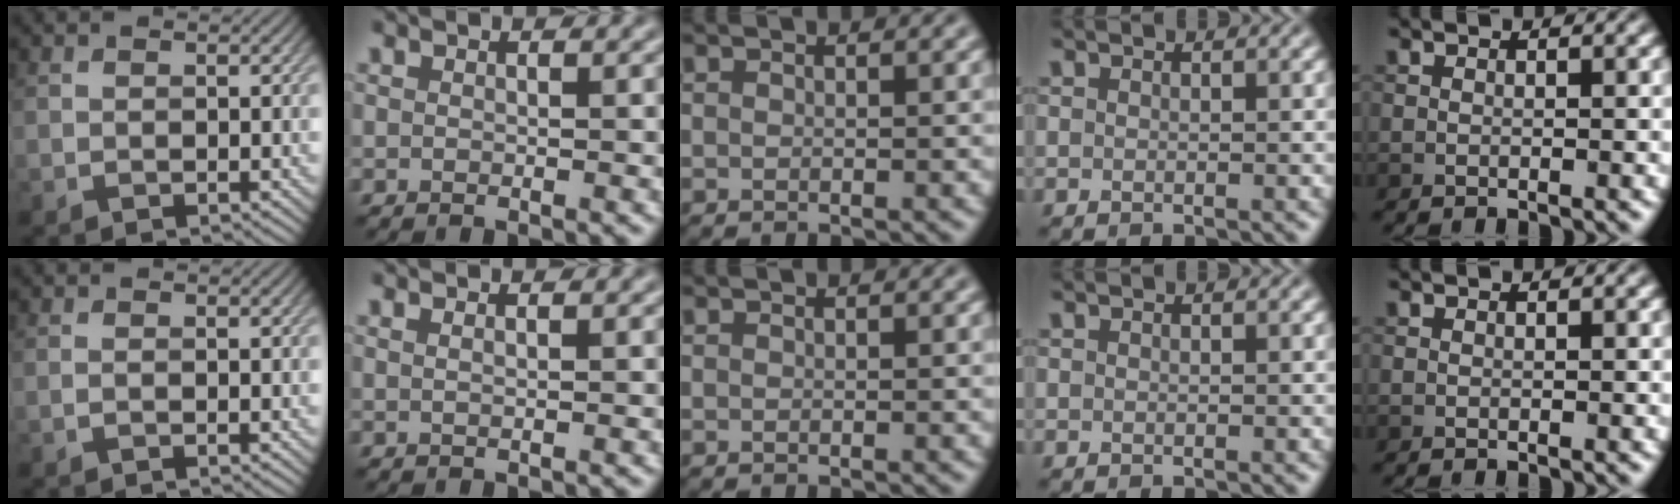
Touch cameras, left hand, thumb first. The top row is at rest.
{"thumb": {"total": 0.6, "force": [-0.4, 0.1, 0.4], "torque": [-0.010, 0.000, -0.007]}, "index": {"total": 0.8, "force": [0.5, 0.3, 0.6], "torque": [-0.005, -0.003, 0.000]}}